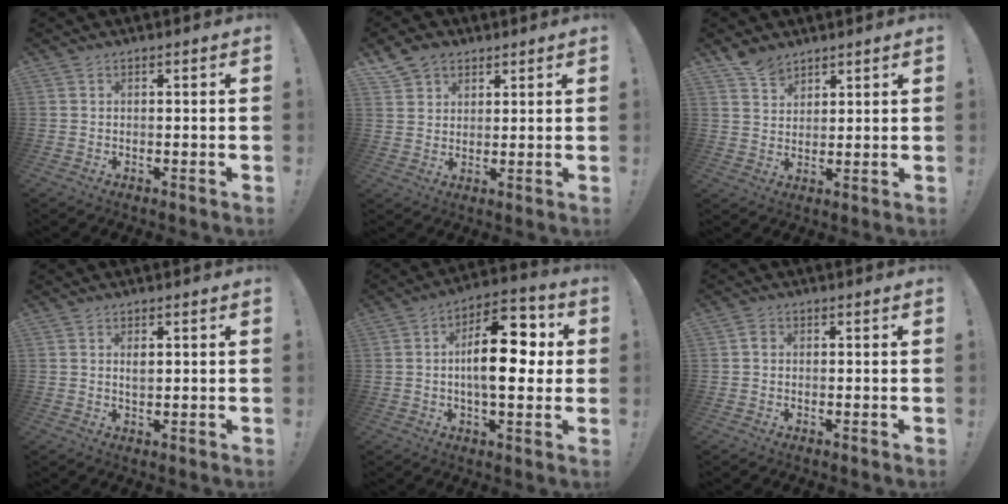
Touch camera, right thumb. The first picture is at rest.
{"total": 7.1, "force": [4.8, 5.0, 1.7], "torque": [-0.028, -0.027, 0.094]}
{"total": 6.1, "force": [5.0, 3.2, 1.1], "torque": [-0.015, -0.029, 0.096]}
{"total": 2.0, "force": [0.6, 1.1, 1.5], "torque": [-0.019, -0.004, 0.008]}
{"total": 17.5, "force": [1.0, 8.2, 15.4], "torque": [-0.233, 0.007, 0.013]}
{"total": 1.7, "force": [0.0, 1.4, 0.9], "torque": [-0.010, 0.002, -0.002]}